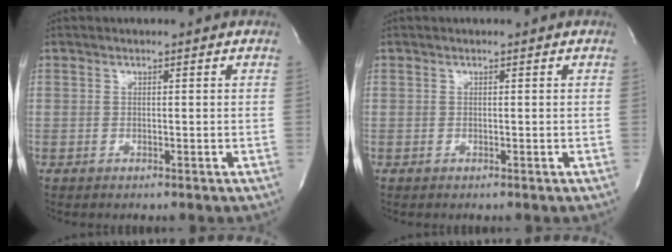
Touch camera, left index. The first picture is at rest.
{"total": 0.0}